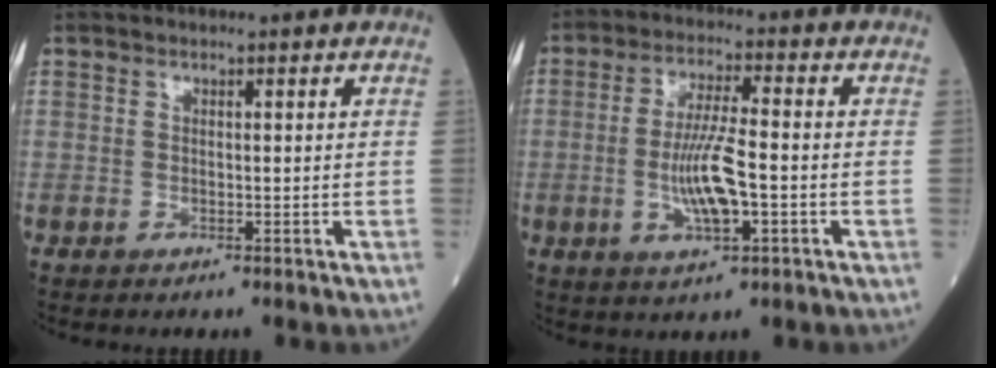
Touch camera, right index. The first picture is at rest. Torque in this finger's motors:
{"motor_torque": [0.37, -0.15, 0.20, 0.05]}